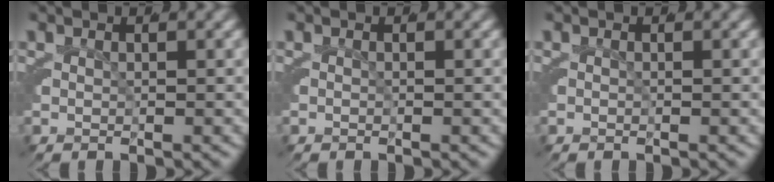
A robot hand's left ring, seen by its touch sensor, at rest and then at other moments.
{"total": 0.0}
{"total": 0.0}